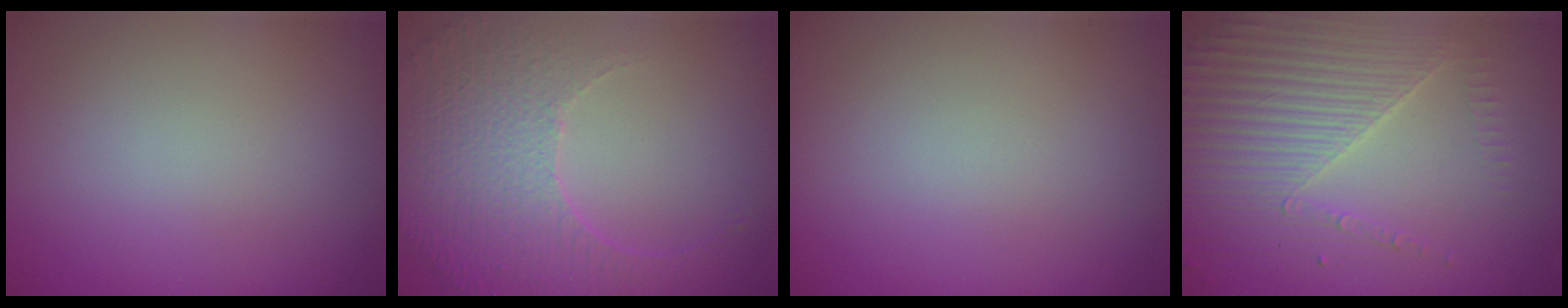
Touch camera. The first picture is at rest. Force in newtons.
{"total": 5.1, "press": 3.7, "slide": 3.6}
{"total": 0.0}
{"total": 4.4, "press": 3.9, "slide": 2.1}